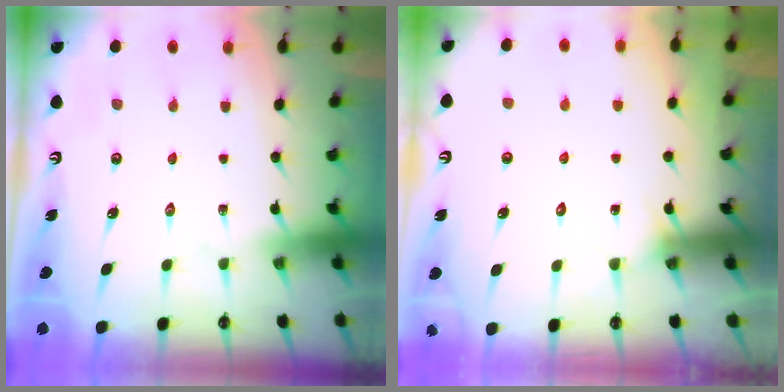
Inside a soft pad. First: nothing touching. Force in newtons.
{"total": 5.1, "press": 5.0, "slide": 0.3}